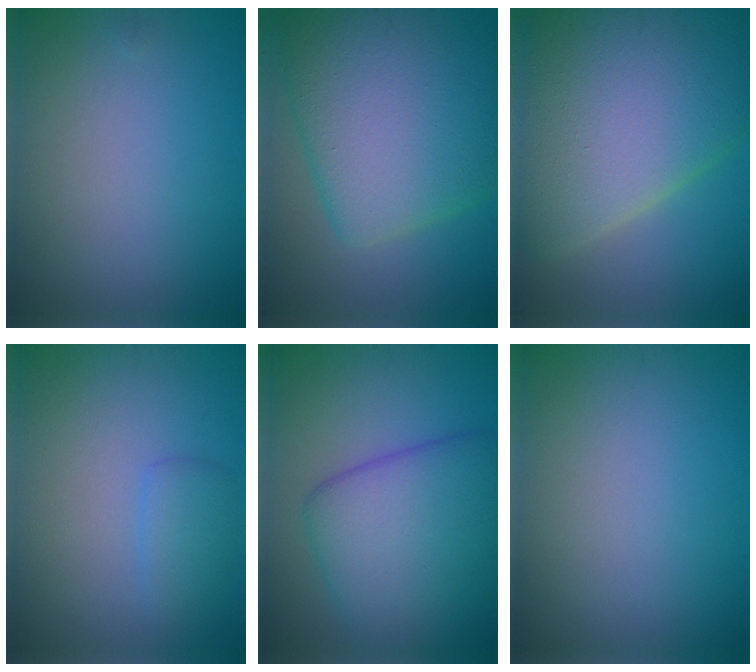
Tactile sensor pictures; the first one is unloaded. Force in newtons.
{"total": 12.9, "press": 12.9, "slide": 0.4}
{"total": 14.5, "press": 14.4, "slide": 0.8}
{"total": 1.9, "press": 1.9, "slide": 0.1}
{"total": 8.8, "press": 8.8, "slide": 0.5}
{"total": 0.0}